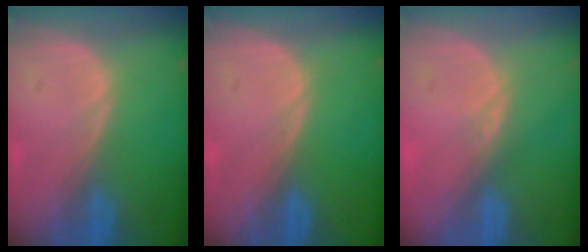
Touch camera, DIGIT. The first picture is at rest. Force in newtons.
{"total": 0.0}
{"total": 1.5, "press": 1.3, "slide": 0.8}